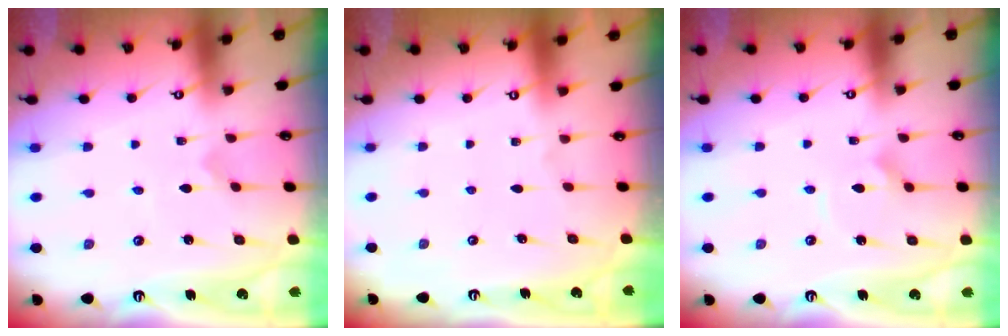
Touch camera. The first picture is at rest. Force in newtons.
{"total": 0.0}
{"total": 2.7, "press": 2.7, "slide": 0.1}